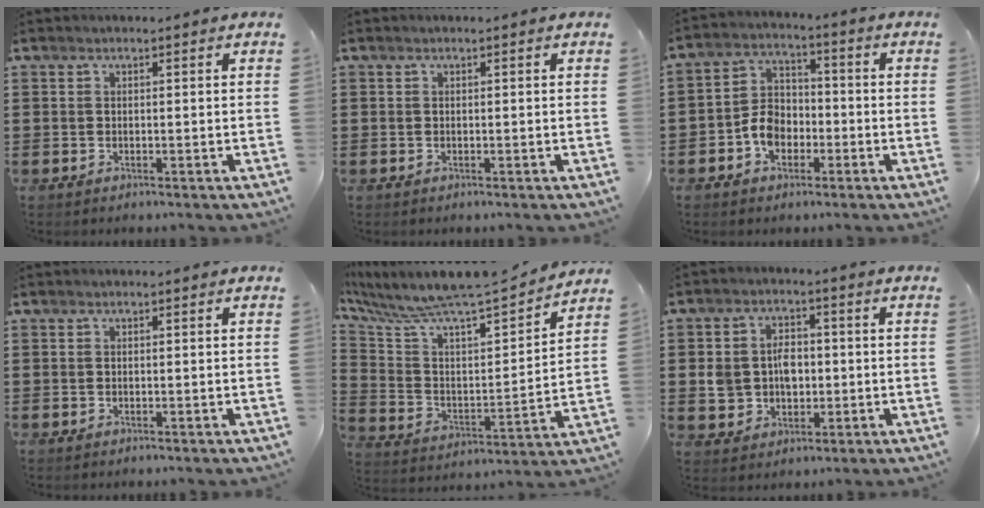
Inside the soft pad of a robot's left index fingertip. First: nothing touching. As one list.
[{"total": 0.0}, {"total": 5.7, "force": [-2.4, 4.2, 3.1], "torque": [-0.082, 0.009, -0.051]}, {"total": 0.0}, {"total": 7.5, "force": [7.1, -0.1, 2.3], "torque": [-0.085, -0.072, 0.109]}, {"total": 5.9, "force": [0.0, 4.7, 3.6], "torque": [-0.079, 0.008, -0.005]}]